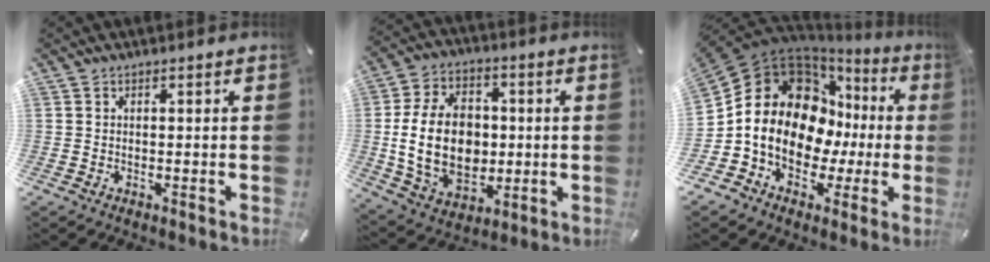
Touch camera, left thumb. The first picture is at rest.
{"total": 18.4, "force": [-0.3, 13.6, 12.4], "torque": [-0.257, 0.005, -0.004]}
{"total": 19.7, "force": [1.9, 16.0, 11.3], "torque": [-0.209, -0.028, 0.047]}